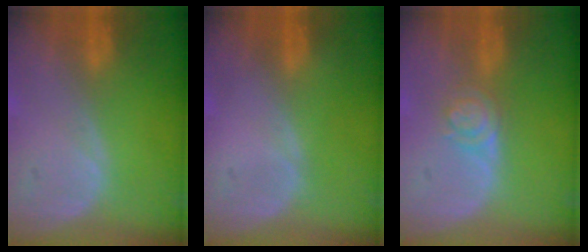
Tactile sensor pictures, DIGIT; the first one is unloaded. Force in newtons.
{"total": 0.0}
{"total": 3.9, "press": 3.5, "slide": 1.8}